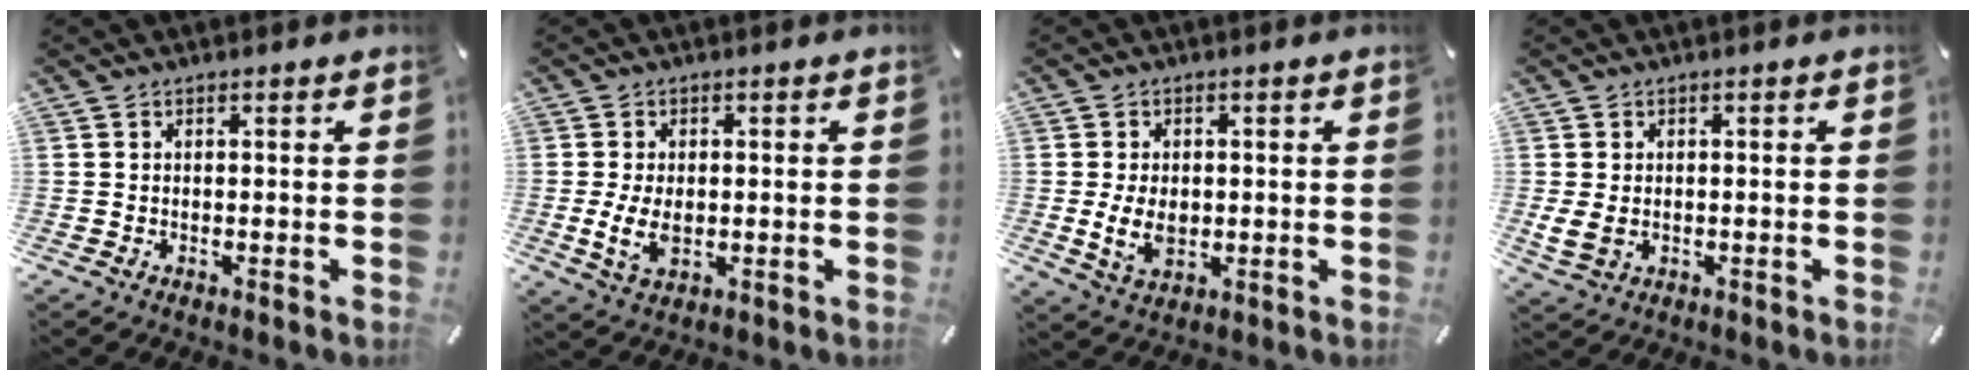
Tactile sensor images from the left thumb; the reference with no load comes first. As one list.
[{"total": 6.4, "force": [-0.7, 4.1, 4.9], "torque": [-0.103, -0.004, -0.014]}, {"total": 7.0, "force": [-0.6, 4.9, 5.0], "torque": [-0.112, -0.004, -0.015]}, {"total": 3.6, "force": [-0.2, 2.8, 2.2], "torque": [-0.047, -0.003, -0.006]}]